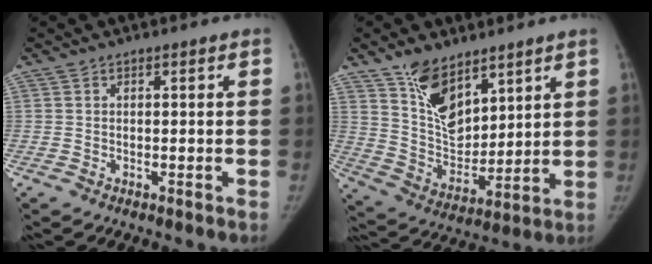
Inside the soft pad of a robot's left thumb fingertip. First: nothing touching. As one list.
[{"total": 13.3, "force": [8.6, 7.1, 7.2], "torque": [-0.087, -0.063, 0.172]}]